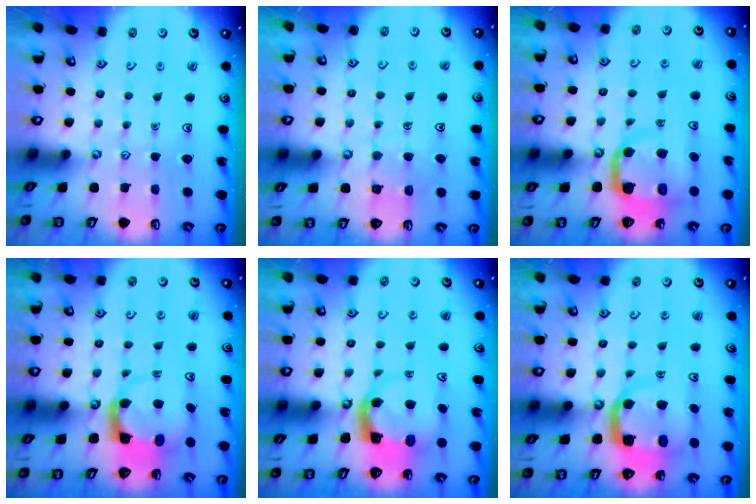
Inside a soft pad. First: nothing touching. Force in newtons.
{"total": 5.4, "press": 5.4, "slide": 0.4}
{"total": 9.1, "press": 9.0, "slide": 1.1}
{"total": 3.7, "press": 3.6, "slide": 0.5}
{"total": 4.1, "press": 4.0, "slide": 0.8}
{"total": 9.2, "press": 9.1, "slide": 1.2}